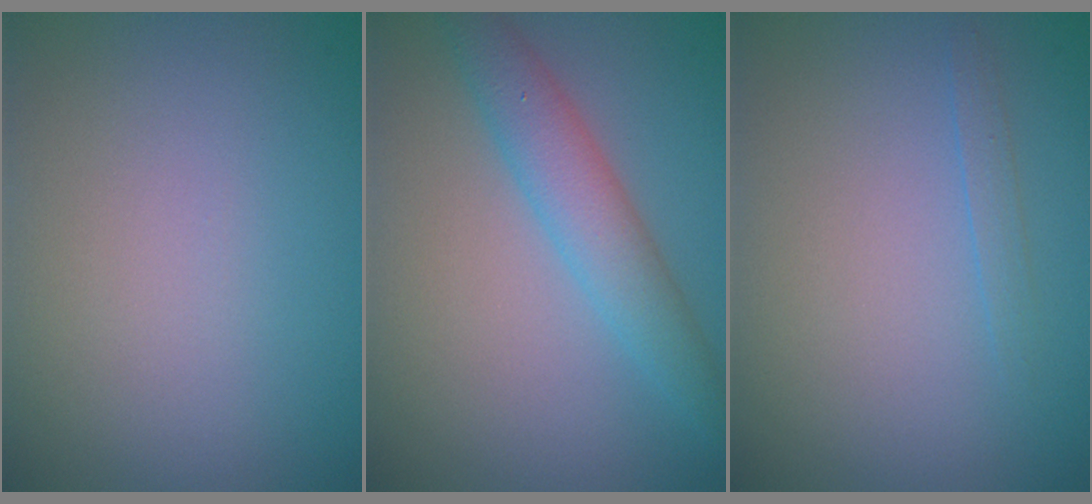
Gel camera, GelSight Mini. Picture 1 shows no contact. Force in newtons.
{"total": 3.6, "press": 3.6, "slide": 0.1}
{"total": 0.7, "press": 0.7, "slide": 0.1}